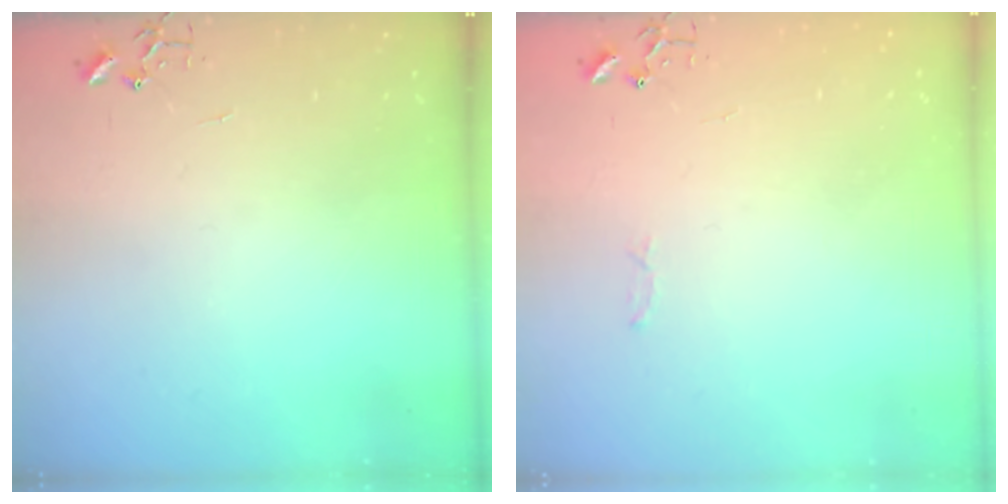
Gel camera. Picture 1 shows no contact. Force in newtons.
{"total": 2.8, "press": 2.8, "slide": 0.4}